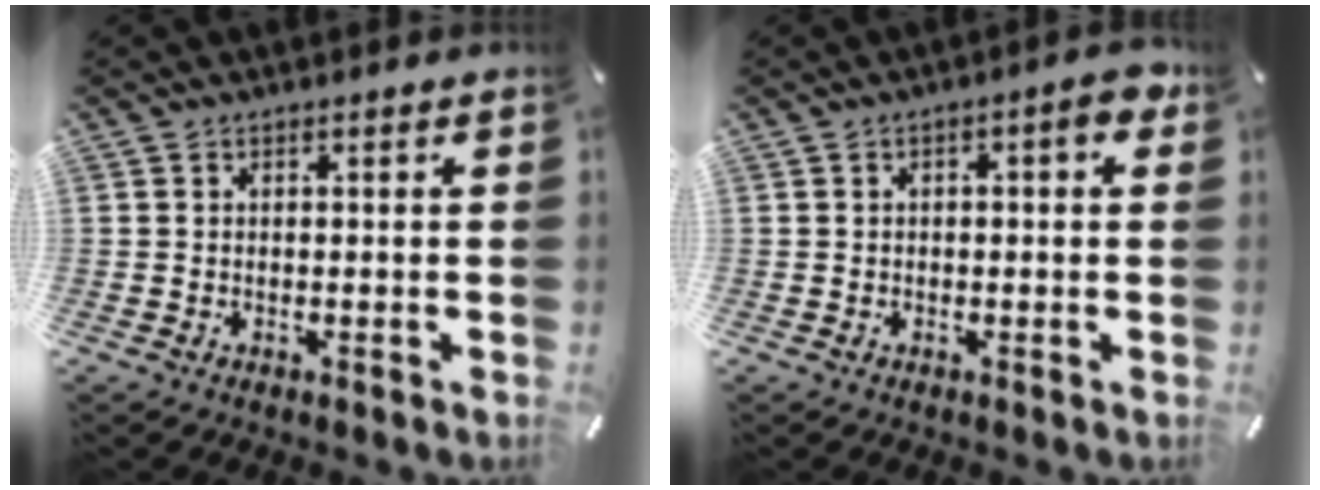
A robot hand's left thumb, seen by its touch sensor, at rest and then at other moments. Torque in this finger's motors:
{"motor_torque": [-0.12, -0.10, 0.23, 0.13, 0.02]}